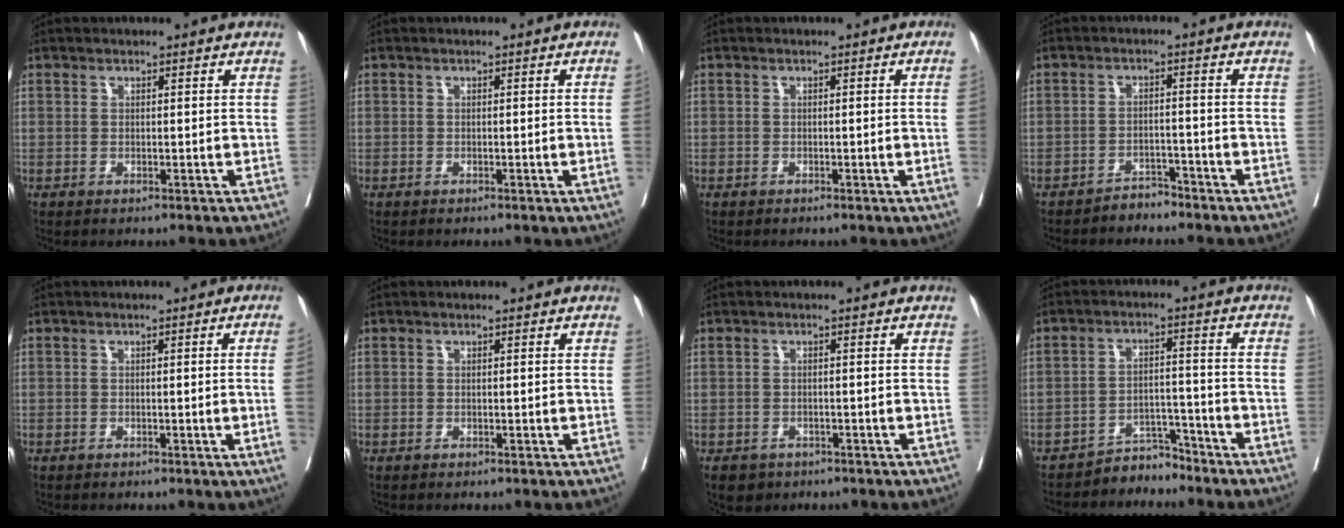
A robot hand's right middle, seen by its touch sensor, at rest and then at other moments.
{"total": 0.7, "force": [-0.1, -0.2, 0.7], "torque": [-0.006, 0.000, 0.002]}
{"total": 1.1, "force": [-0.2, -0.4, 1.0], "torque": [-0.012, -0.001, -0.003]}
{"total": 2.7, "force": [-2.5, 0.8, -0.1], "torque": [0.003, -0.001, -0.041]}
{"total": 2.1, "force": [-0.3, -0.7, 1.9], "torque": [-0.021, -0.002, -0.004]}
{"total": 0.0}
{"total": 3.2, "force": [-2.3, 2.2, 0.6], "torque": [-0.009, 0.001, -0.034]}
{"total": 4.3, "force": [-4.2, 1.0, -0.4], "torque": [0.013, 0.010, -0.069]}